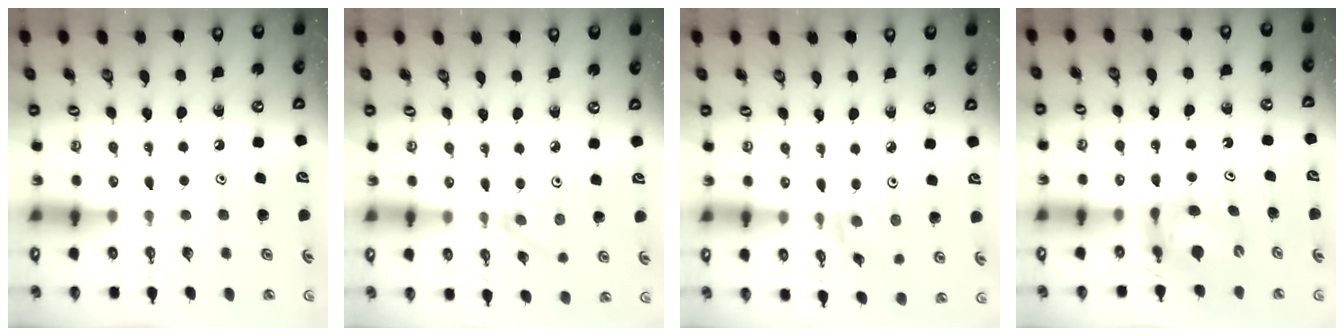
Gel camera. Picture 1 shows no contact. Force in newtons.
{"total": 1.9, "press": 1.9, "slide": 0.3}
{"total": 1.1, "press": 1.0, "slide": 0.4}
{"total": 6.6, "press": 6.6, "slide": 0.5}